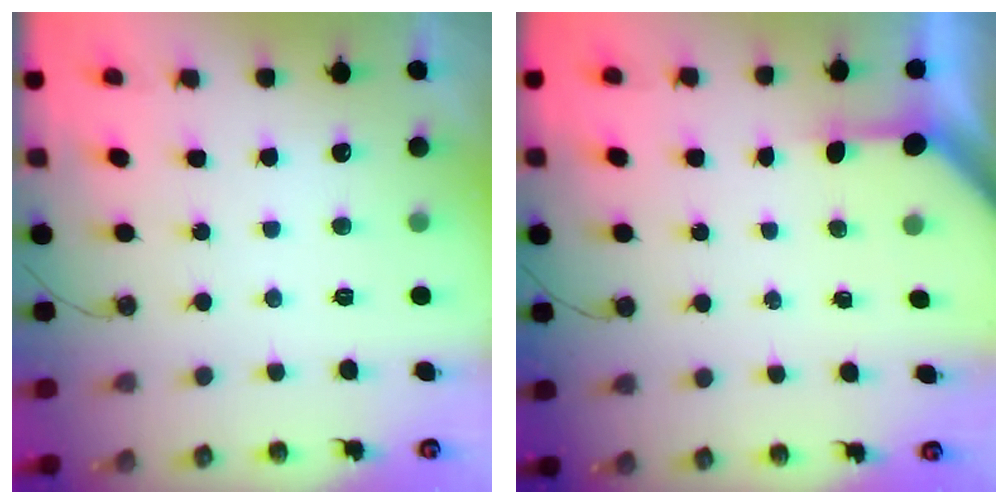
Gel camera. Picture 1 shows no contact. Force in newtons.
{"total": 3.1, "press": 3.1, "slide": 0.3}